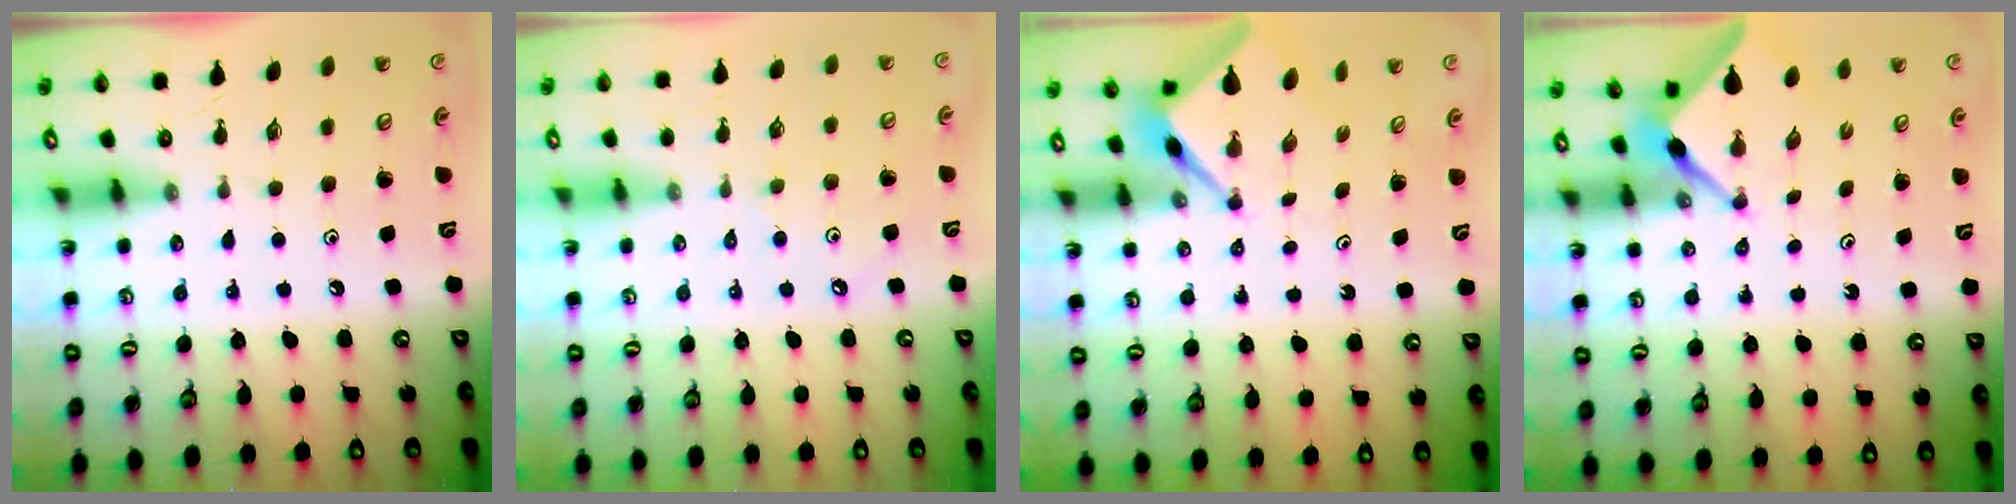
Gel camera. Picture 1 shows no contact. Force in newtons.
{"total": 1.9, "press": 1.8, "slide": 0.5}
{"total": 2.6, "press": 2.6, "slide": 0.2}
{"total": 3.2, "press": 3.2, "slide": 0.3}